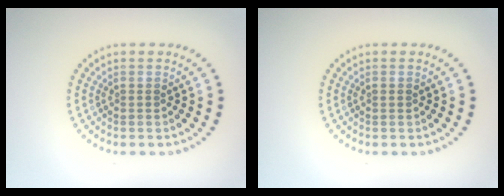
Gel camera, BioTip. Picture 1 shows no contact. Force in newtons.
{"total": 0.5, "press": 0.5, "slide": 0.1}